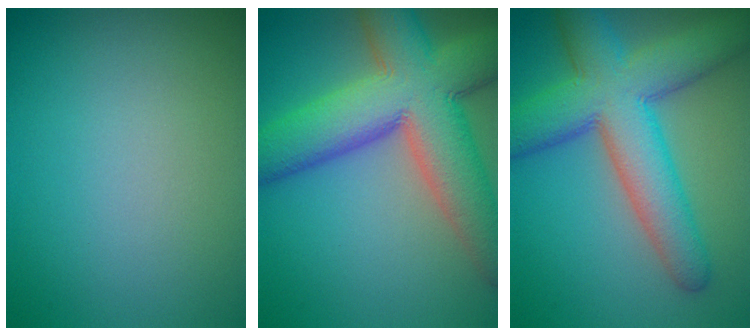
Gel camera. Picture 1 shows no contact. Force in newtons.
{"total": 11.9, "press": 11.8, "slide": 0.6}
{"total": 9.1, "press": 9.1, "slide": 0.4}